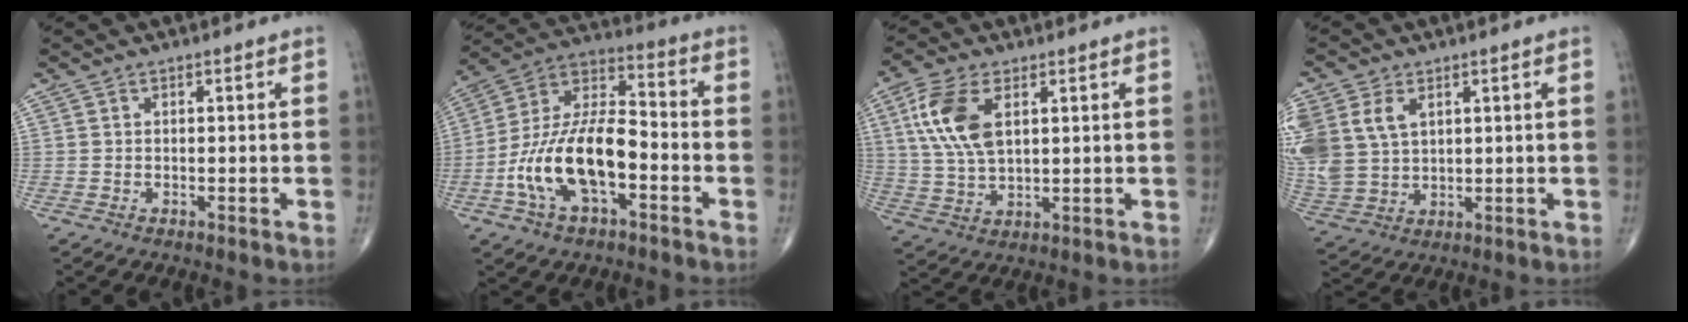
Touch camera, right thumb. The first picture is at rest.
{"total": 17.9, "force": [-5.5, 8.5, 14.8], "torque": [-0.280, 0.049, -0.102]}
{"total": 11.1, "force": [3.5, 5.7, 8.9], "torque": [-0.190, -0.005, 0.072]}
{"total": 14.9, "force": [4.9, 10.6, 9.3], "torque": [-0.233, 0.003, 0.111]}